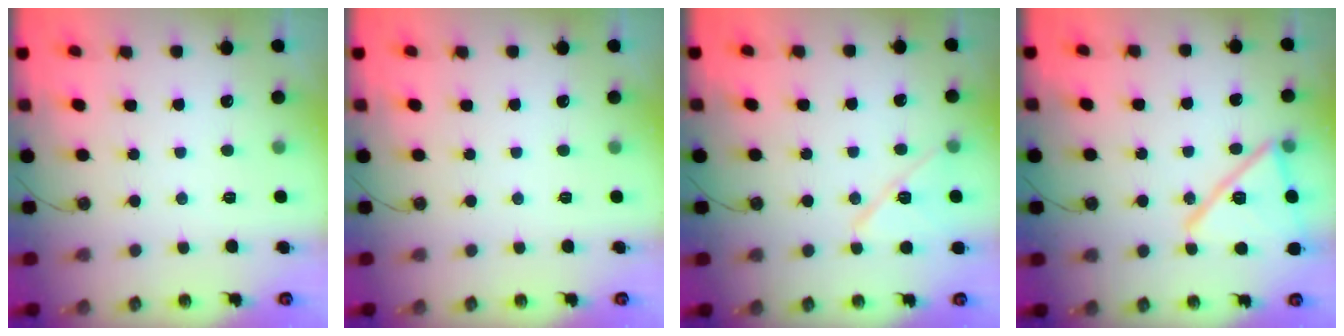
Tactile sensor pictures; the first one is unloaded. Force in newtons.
{"total": 0.0}
{"total": 11.2, "press": 10.3, "slide": 4.5}
{"total": 18.3, "press": 18.3, "slide": 1.8}